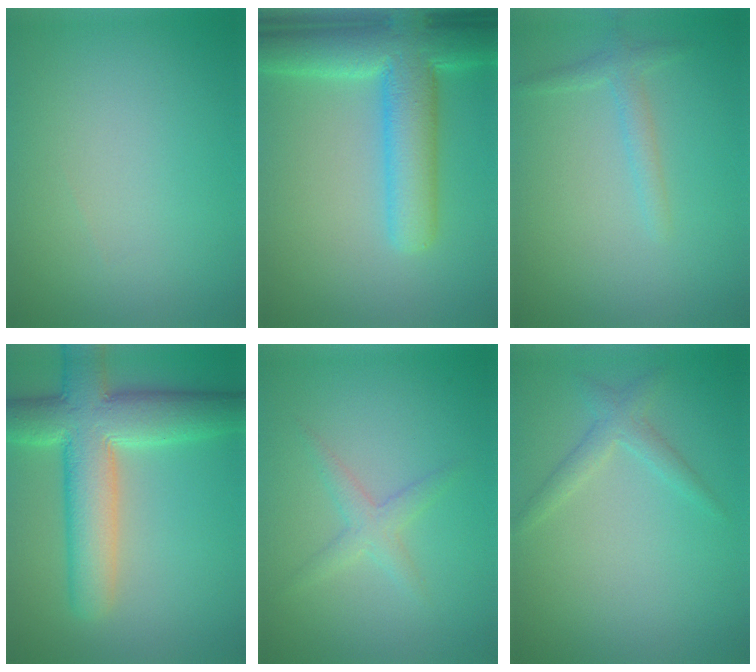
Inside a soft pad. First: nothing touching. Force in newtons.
{"total": 8.3, "press": 8.3, "slide": 0.7}
{"total": 1.3, "press": 1.3, "slide": 0.1}
{"total": 9.0, "press": 9.0, "slide": 0.8}
{"total": 2.0, "press": 2.0, "slide": 0.1}
{"total": 1.8, "press": 1.8, "slide": 0.1}